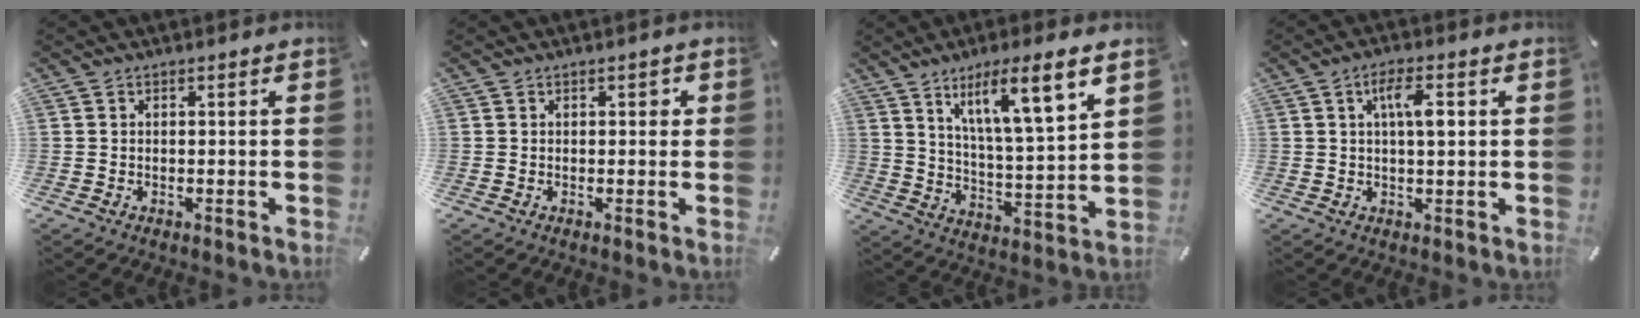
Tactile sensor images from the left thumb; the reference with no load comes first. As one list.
[{"total": 1.0, "force": [0.1, 0.8, 0.6], "torque": [-0.004, 0.004, -0.001]}, {"total": 12.9, "force": [8.6, 2.3, 9.3], "torque": [-0.146, -0.050, 0.138]}, {"total": 6.2, "force": [1.5, 1.7, 5.7], "torque": [-0.107, 0.004, 0.021]}]